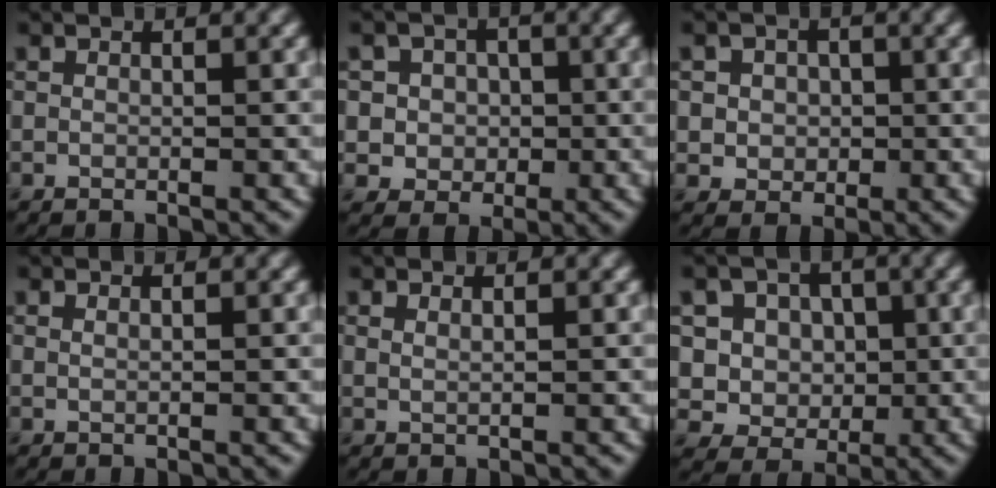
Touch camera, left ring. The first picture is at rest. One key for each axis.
{"total": 4.7, "fx": 0.9, "fy": 4.3, "fz": 1.6, "tx": -0.018, "ty": 0.013, "tz": 0.007}
{"total": 3.4, "fx": 0.5, "fy": 3.0, "fz": 1.5, "tx": -0.017, "ty": 0.007, "tz": 0.002}
{"total": 0.5, "fx": 0.3, "fy": 0.2, "fz": 0.4, "tx": -0.009, "ty": -0.002, "tz": 0.002}
{"total": 0.8, "fx": 0.5, "fy": 0.3, "fz": 0.6, "tx": -0.009, "ty": -0.001, "tz": 0.006}
{"total": 5.3, "fx": 1.1, "fy": 4.7, "fz": 2.2, "tx": -0.032, "ty": 0.004, "tz": 0.021}